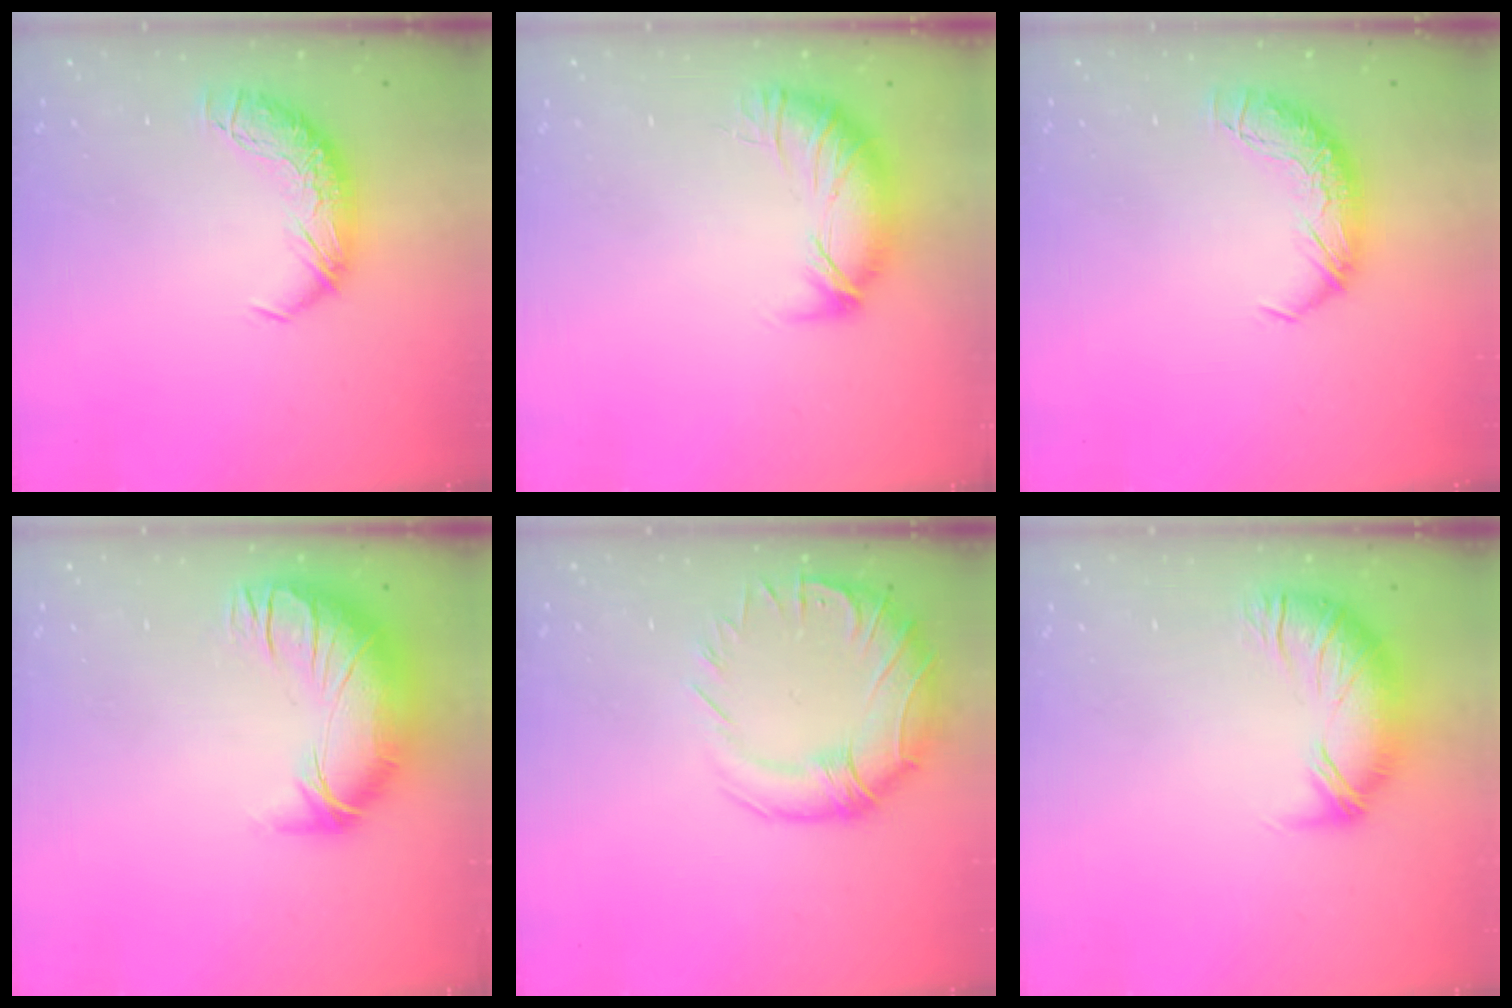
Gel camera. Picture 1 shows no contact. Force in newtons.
{"total": 3.1, "press": 2.3, "slide": 2.1}
{"total": 0.0}
{"total": 3.6, "press": 2.0, "slide": 3.1}
{"total": 5.2, "press": 3.1, "slide": 4.1}
{"total": 3.2, "press": 1.5, "slide": 2.8}